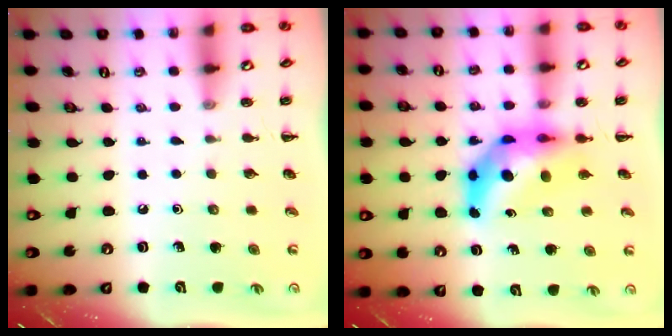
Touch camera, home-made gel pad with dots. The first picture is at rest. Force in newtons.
{"total": 8.8, "press": 8.2, "slide": 3.2}